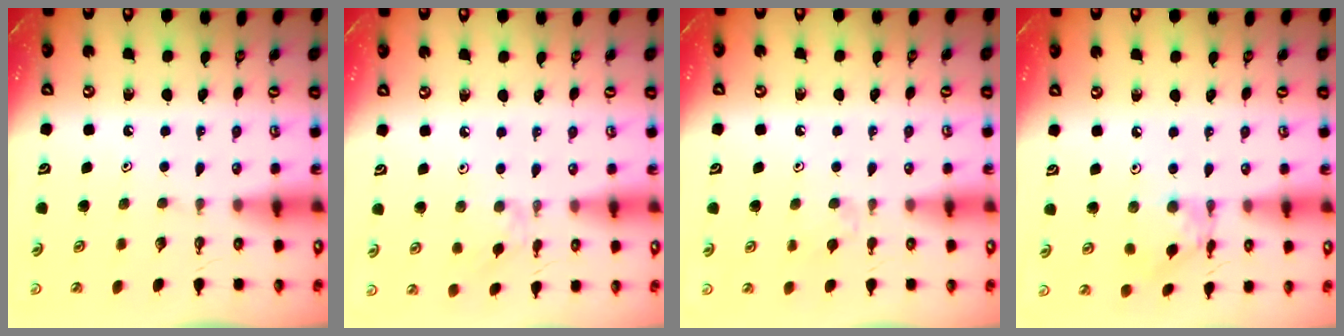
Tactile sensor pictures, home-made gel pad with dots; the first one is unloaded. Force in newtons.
{"total": 1.3, "press": 1.2, "slide": 0.4}
{"total": 3.5, "press": 3.4, "slide": 0.5}
{"total": 7.5, "press": 7.5, "slide": 0.5}